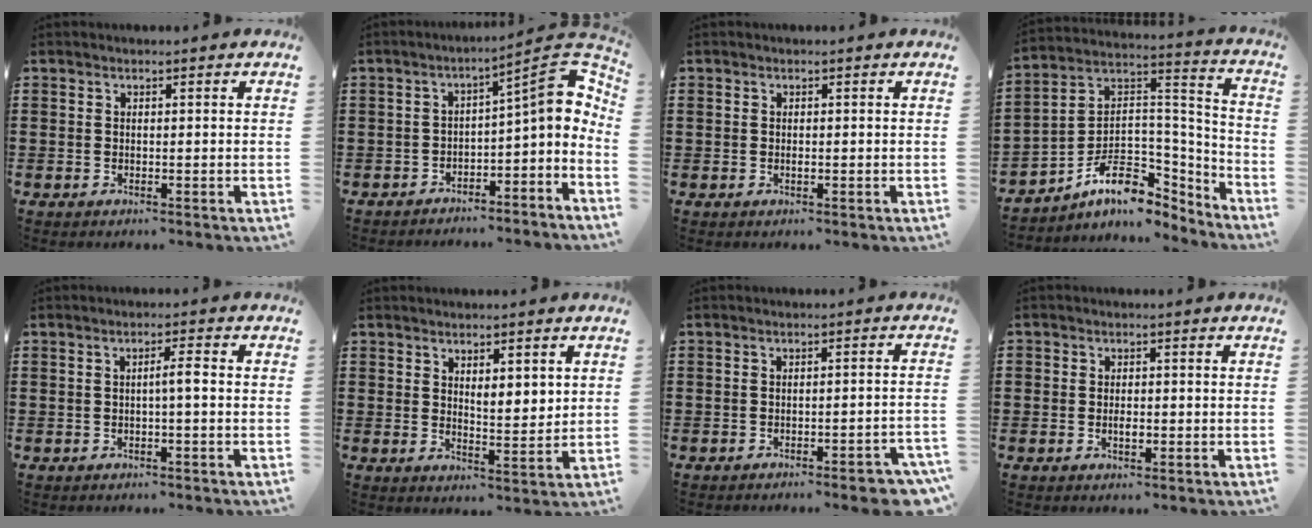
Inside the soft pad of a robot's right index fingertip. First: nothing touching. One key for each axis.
{"total": 6.4, "fx": -2.0, "fy": 1.9, "fz": 5.8, "tx": -0.080, "ty": -0.008, "tz": -0.049}
{"total": 0.5, "fx": -0.1, "fy": 0.3, "fz": 0.4, "tx": -0.009, "ty": -0.001, "tz": -0.002}
{"total": 9.8, "fx": -5.7, "fy": 6.0, "fz": 5.3, "tx": -0.104, "ty": -0.004, "tz": -0.105}
{"total": 2.4, "fx": -0.3, "fy": 0.0, "fz": 2.3, "tx": -0.043, "ty": 0.000, "tz": -0.008}
{"total": 3.3, "fx": 2.2, "fy": 1.3, "fz": 2.1, "tx": -0.030, "ty": -0.003, "tz": 0.035}
{"total": 4.0, "fx": -3.1, "fy": 0.1, "fz": 2.4, "tx": -0.038, "ty": -0.008, "tz": -0.057}
{"total": 1.6, "fx": -0.5, "fy": 1.0, "fz": 1.1, "tx": -0.022, "ty": 0.000, "tz": -0.008}